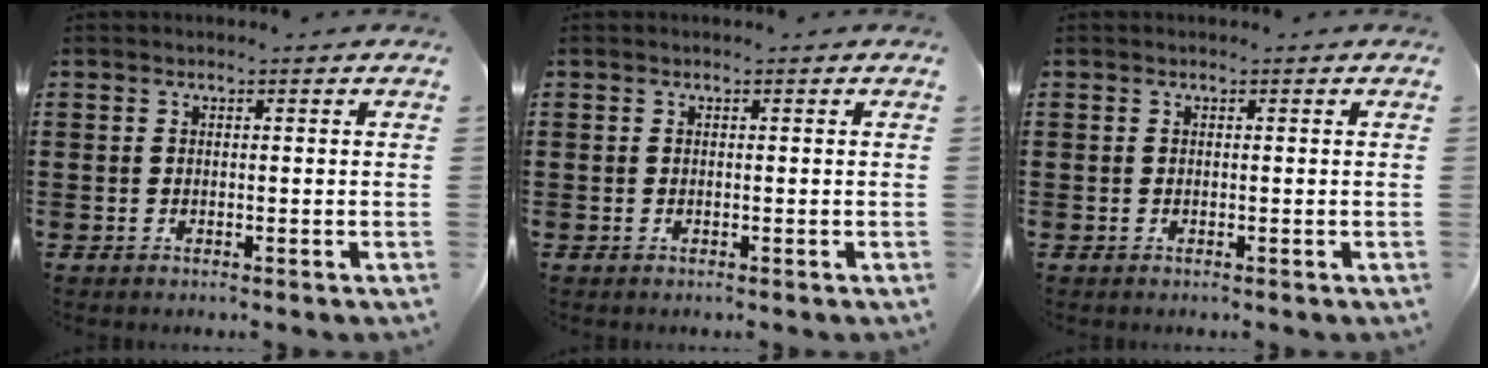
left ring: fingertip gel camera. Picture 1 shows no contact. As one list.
[{"total": 0.0}, {"total": 0.0}]